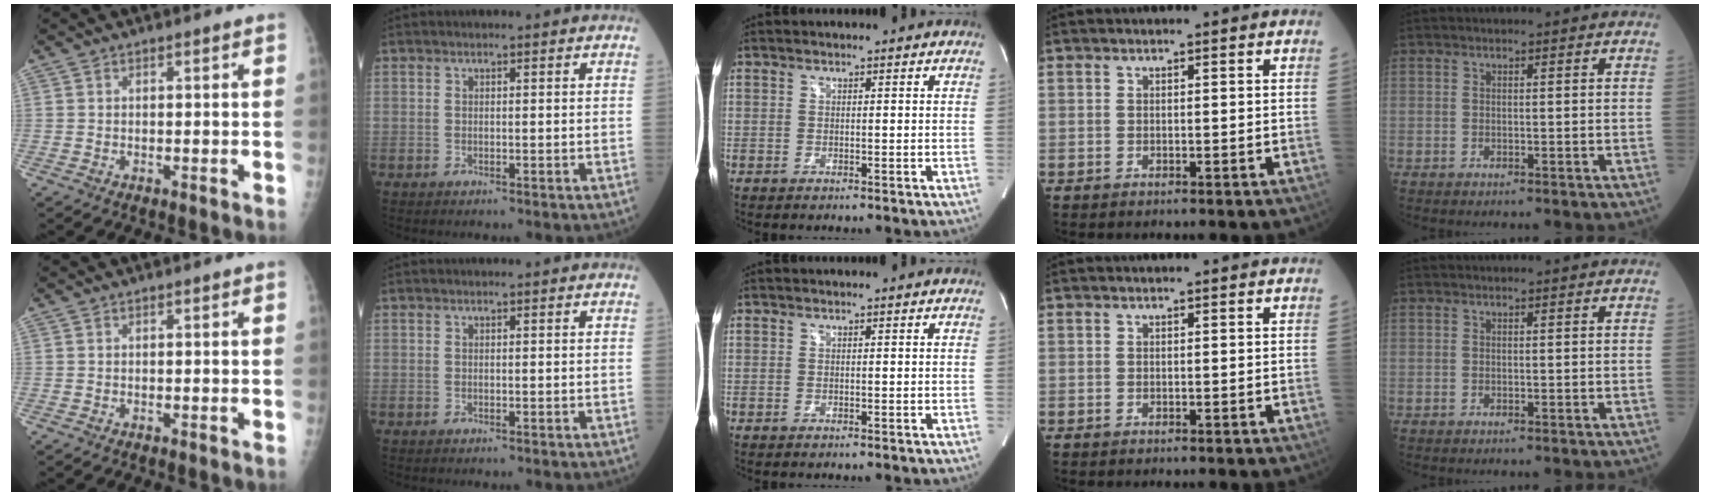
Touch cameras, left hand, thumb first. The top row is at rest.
{}